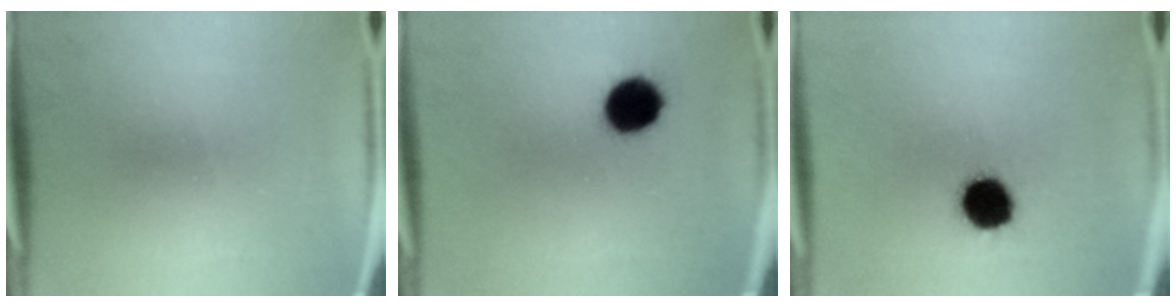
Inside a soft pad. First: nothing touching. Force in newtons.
{"total": 9.7}
{"total": 11.4}